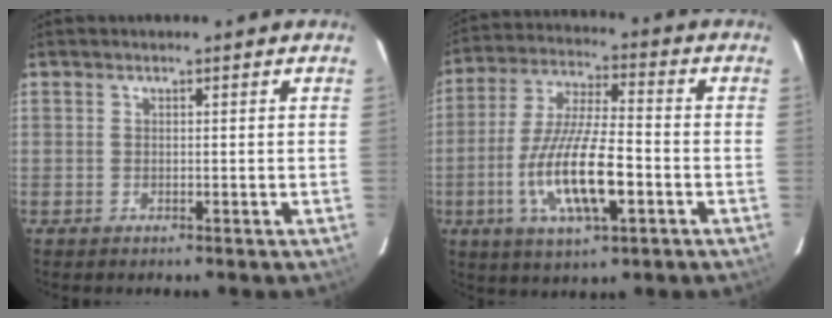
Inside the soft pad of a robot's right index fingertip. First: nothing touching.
{"total": 15.1, "force": [-4.8, 4.0, 13.8], "torque": [-0.281, -0.014, -0.086]}